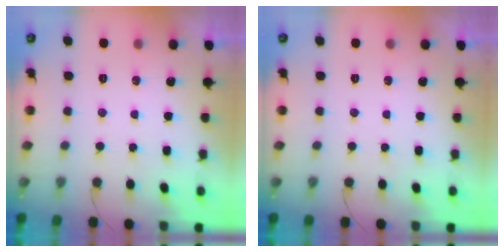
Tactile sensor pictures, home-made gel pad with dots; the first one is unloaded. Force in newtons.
{"total": 0.0}